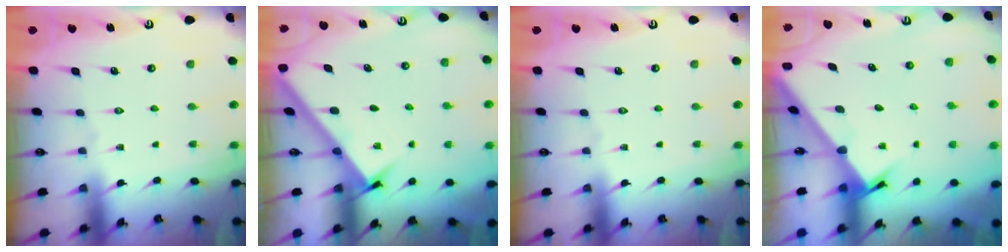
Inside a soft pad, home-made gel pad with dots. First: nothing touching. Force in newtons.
{"total": 2.9, "press": 2.9, "slide": 0.1}
{"total": 0.0}
{"total": 2.6, "press": 2.6, "slide": 0.3}